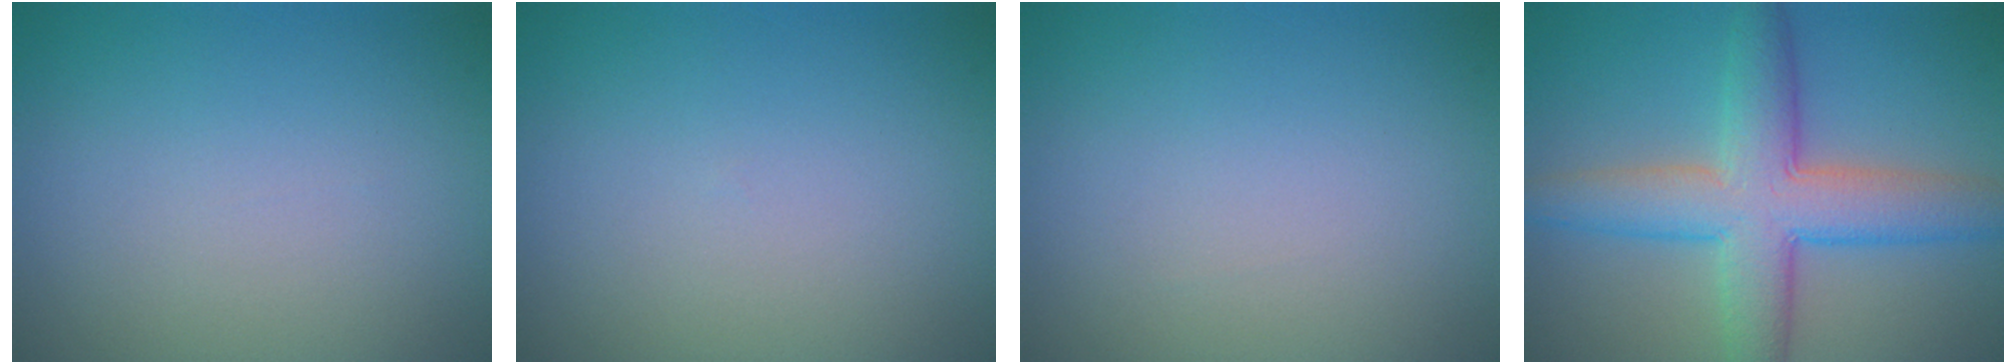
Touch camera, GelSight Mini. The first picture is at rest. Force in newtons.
{"total": 0.0}
{"total": 0.0}
{"total": 7.5, "press": 7.4, "slide": 0.3}